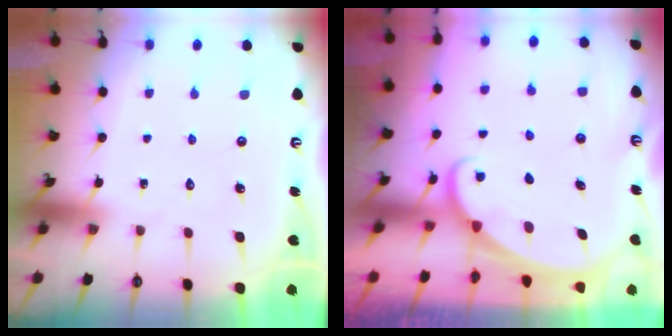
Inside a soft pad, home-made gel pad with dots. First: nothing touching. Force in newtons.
{"total": 1.2, "press": 1.2, "slide": 0.0}